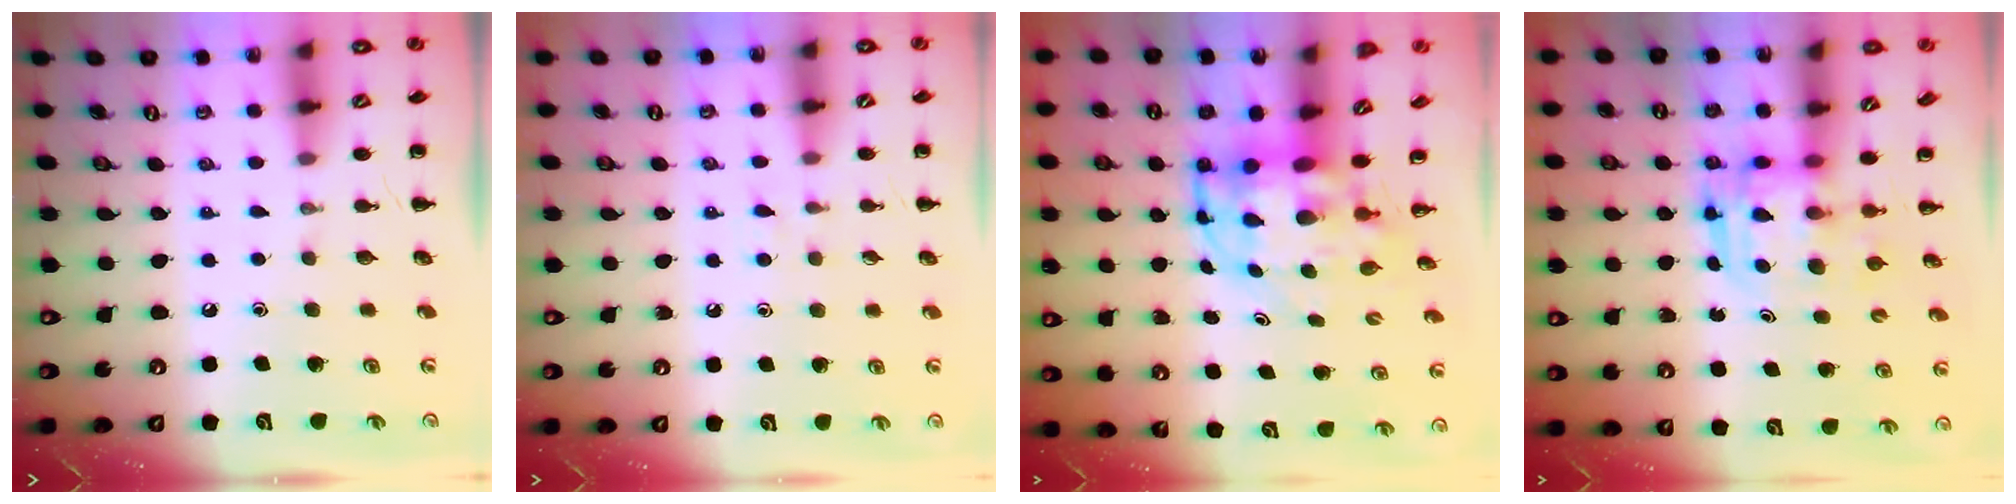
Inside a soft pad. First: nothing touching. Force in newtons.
{"total": 3.3, "press": 3.1, "slide": 1.3}
{"total": 6.5, "press": 6.2, "slide": 2.0}
{"total": 3.2, "press": 3.2, "slide": 0.3}